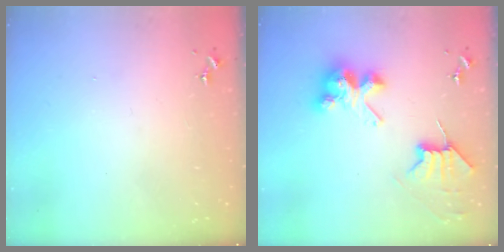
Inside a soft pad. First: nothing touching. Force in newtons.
{"total": 9.2, "press": 9.0, "slide": 1.5}